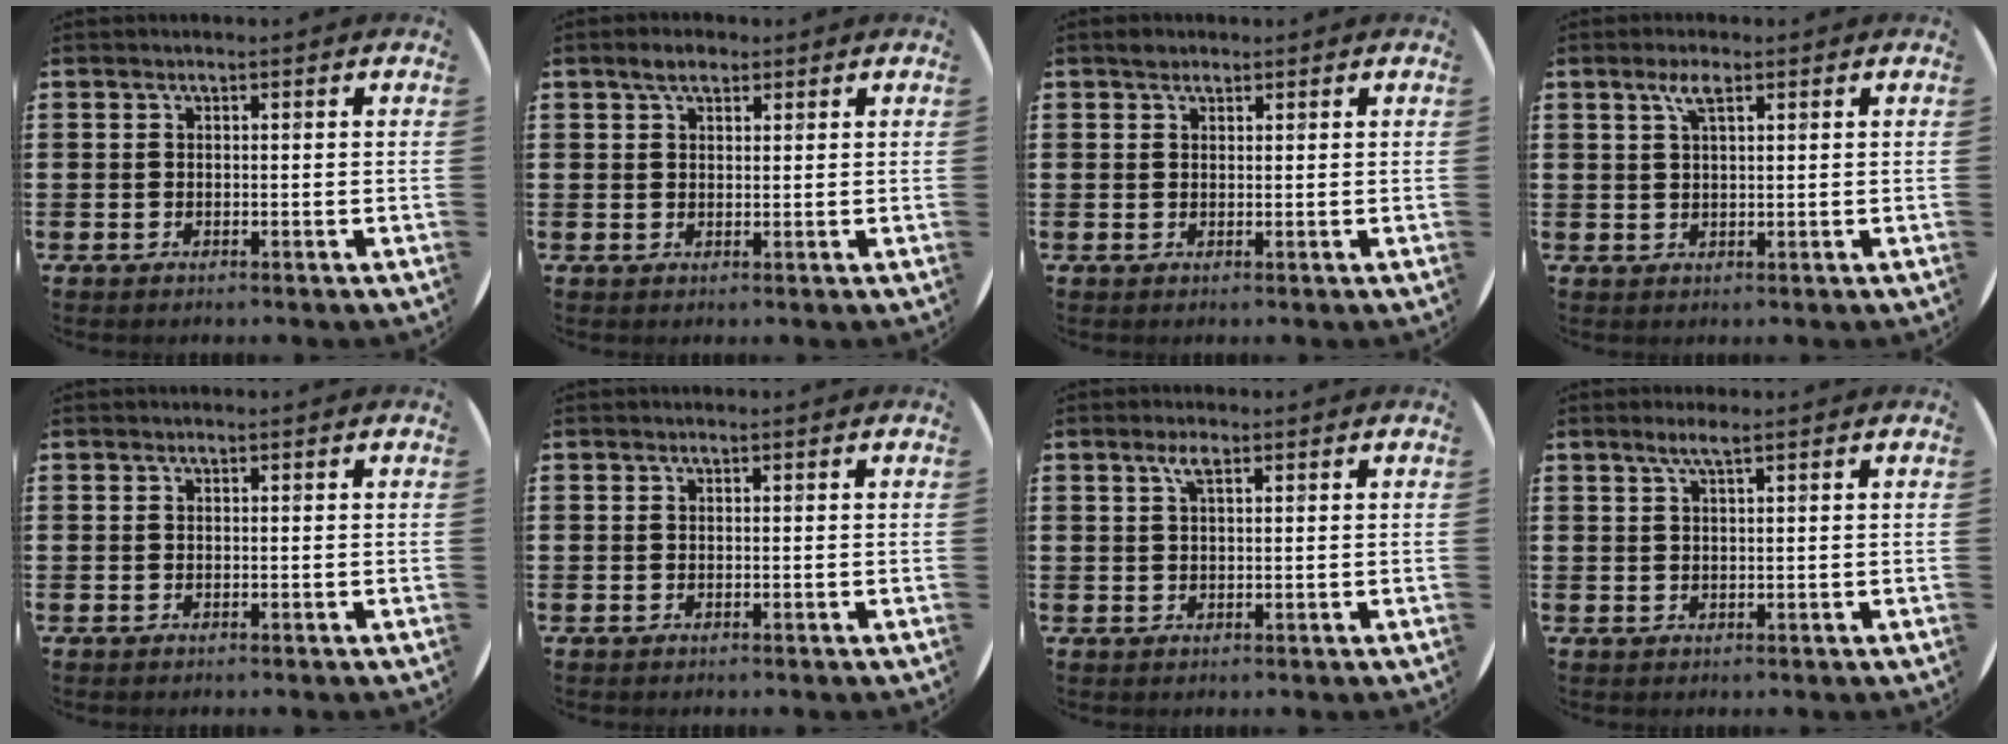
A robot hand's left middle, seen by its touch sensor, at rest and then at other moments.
{"total": 2.7, "force": [2.0, 1.2, 1.4], "torque": [-0.013, 0.000, 0.033]}
{"total": 1.2, "force": [1.0, 0.5, 0.1], "torque": [0.005, 0.001, 0.018]}
{"total": 3.0, "force": [1.7, 0.7, 2.3], "torque": [-0.050, 0.008, 0.028]}
{"total": 0.0}
{"total": 0.0}
{"total": 2.4, "force": [1.3, 0.7, 1.9], "torque": [-0.041, 0.007, 0.021]}
{"total": 2.3, "force": [1.4, 0.1, 1.8], "torque": [-0.037, 0.003, 0.024]}